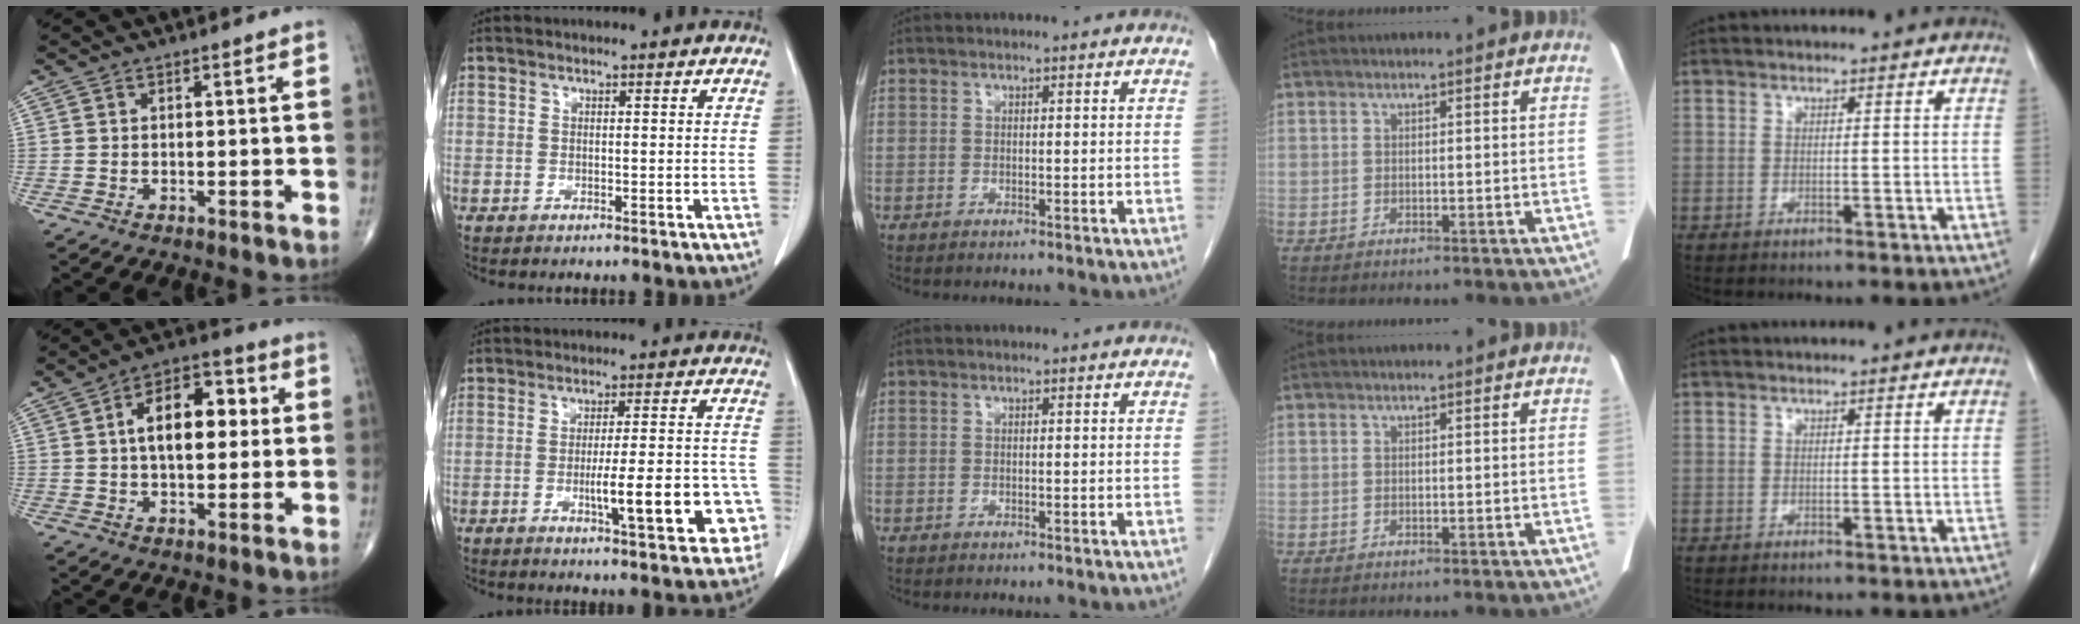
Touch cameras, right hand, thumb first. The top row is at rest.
{"thumb": {"total": 12.4, "force": [1.7, 6.9, 10.2], "torque": [-0.138, 0.023, 0.019]}, "index": {"total": 12.5, "force": [-4.0, 2.1, 11.6], "torque": [-0.152, 0.016, -0.048]}}